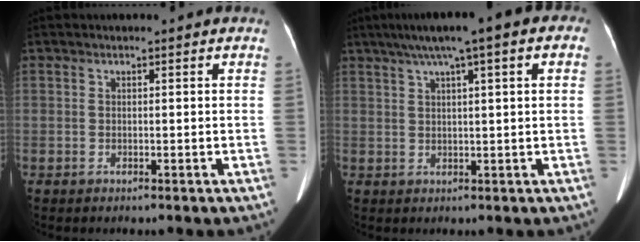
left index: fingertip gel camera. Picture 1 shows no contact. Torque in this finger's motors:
{"motor_torque": [1.02, -1.12, 0.19, 0.15]}